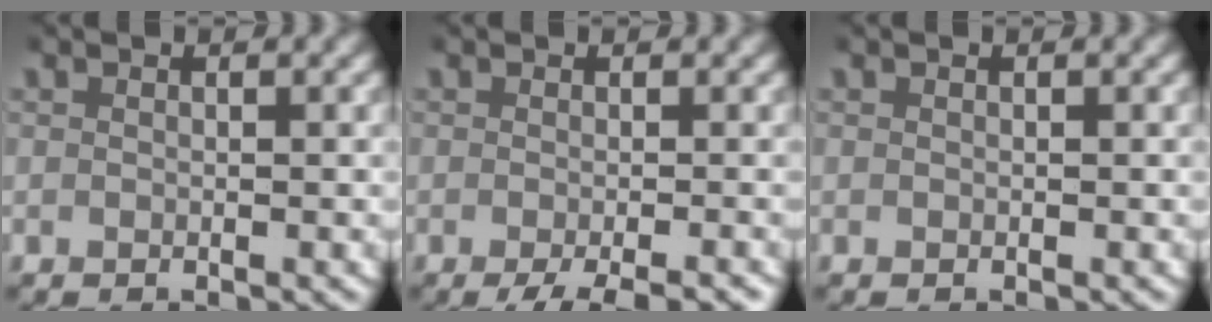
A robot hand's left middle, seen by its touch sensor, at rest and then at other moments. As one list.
[{"total": 4.7, "force": [-3.6, 1.1, 2.8], "torque": [-0.030, -0.009, -0.047]}, {"total": 0.0}]